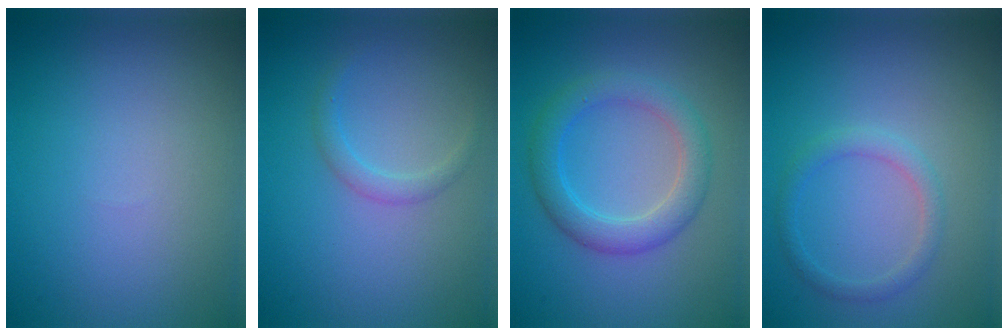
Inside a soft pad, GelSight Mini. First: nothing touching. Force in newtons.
{"total": 1.4, "press": 1.4, "slide": 0.1}
{"total": 3.9, "press": 3.9, "slide": 0.1}
{"total": 1.7, "press": 1.7, "slide": 0.1}